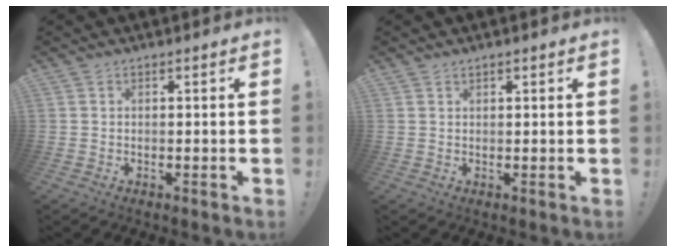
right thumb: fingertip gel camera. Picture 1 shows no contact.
{"total": 1.0, "force": [0.9, 0.4, 0.3], "torque": [-0.002, -0.002, 0.016]}